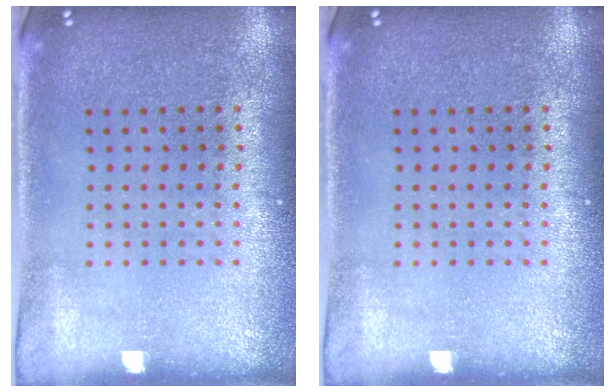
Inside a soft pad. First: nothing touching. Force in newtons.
{"total": 0.0}